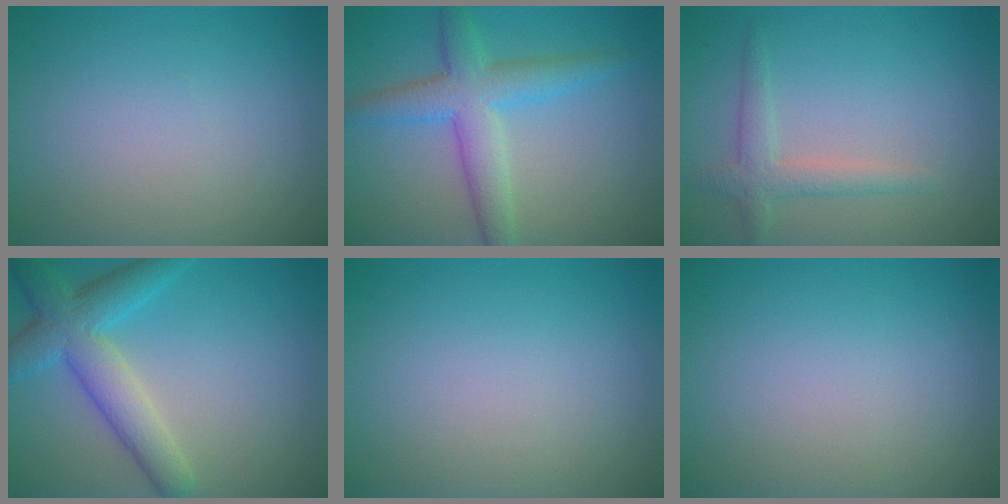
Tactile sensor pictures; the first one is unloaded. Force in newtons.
{"total": 5.1, "press": 5.1, "slide": 0.1}
{"total": 2.3, "press": 2.3, "slide": 0.2}
{"total": 5.7, "press": 5.7, "slide": 0.4}
{"total": 0.0}
{"total": 0.0}